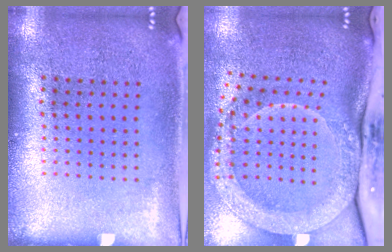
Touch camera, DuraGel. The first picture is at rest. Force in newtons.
{"total": 2.7, "press": 2.3, "slide": 1.5}